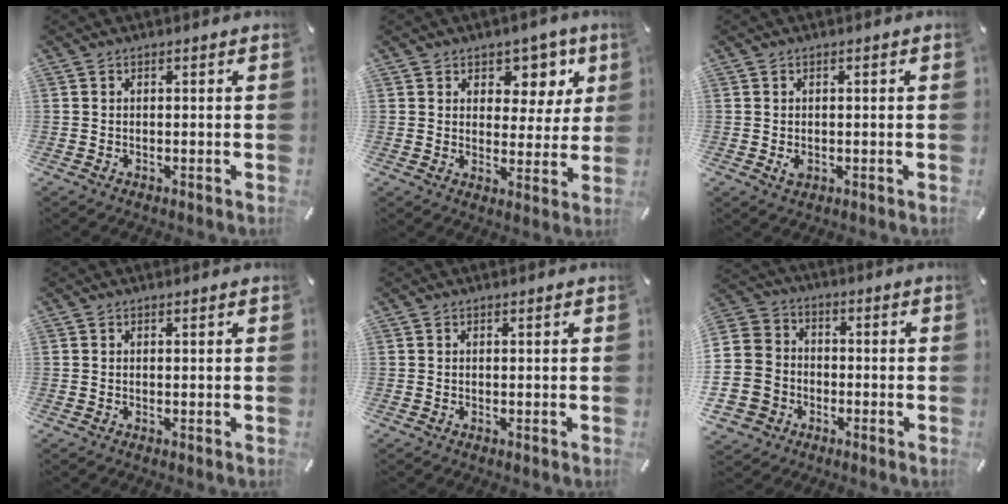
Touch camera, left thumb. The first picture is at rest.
{"total": 7.9, "force": [4.2, 6.1, 2.7], "torque": [-0.027, -0.033, 0.070]}
{"total": 1.7, "force": [-0.3, 1.3, 1.1], "torque": [-0.011, -0.001, -0.006]}
{"total": 0.0}
{"total": 0.0}
{"total": 11.4, "force": [-3.2, 10.5, 3.2], "torque": [-0.086, 0.034, -0.056]}